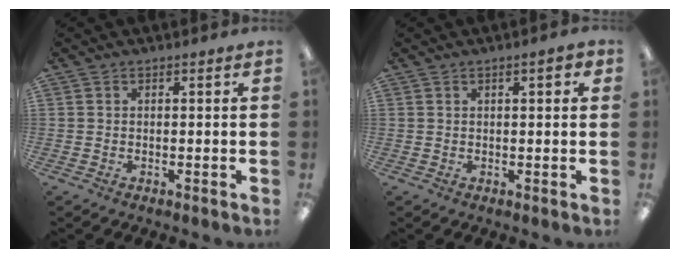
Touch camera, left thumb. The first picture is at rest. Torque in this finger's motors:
{"motor_torque": [-0.08, 0.04, 0.02, 0.28, 0.05]}